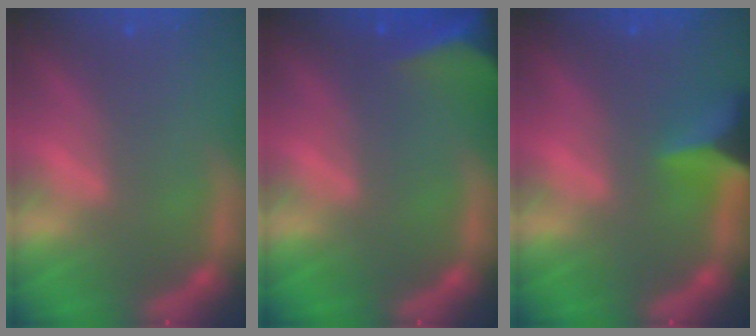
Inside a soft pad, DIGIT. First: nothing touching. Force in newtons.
{"total": 9.5}
{"total": 5.0}